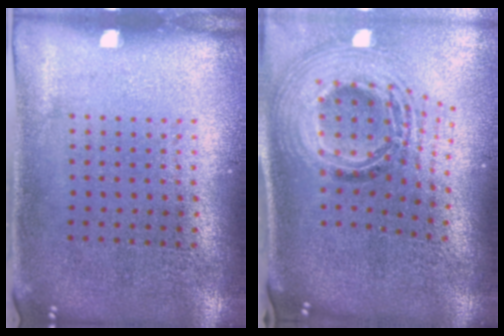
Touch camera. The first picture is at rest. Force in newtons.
{"total": 2.4, "press": 1.8, "slide": 1.6}